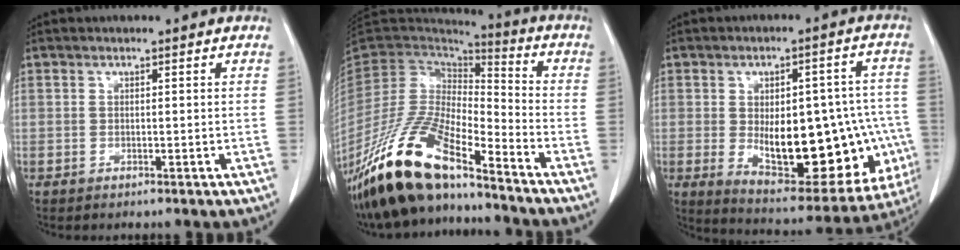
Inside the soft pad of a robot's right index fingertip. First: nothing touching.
{"total": 21.0, "force": [-15.4, 5.4, 13.2], "torque": [-0.288, -0.030, -0.294]}
{"total": 24.5, "force": [-4.0, 10.7, 21.7], "torque": [-0.261, 0.020, -0.025]}